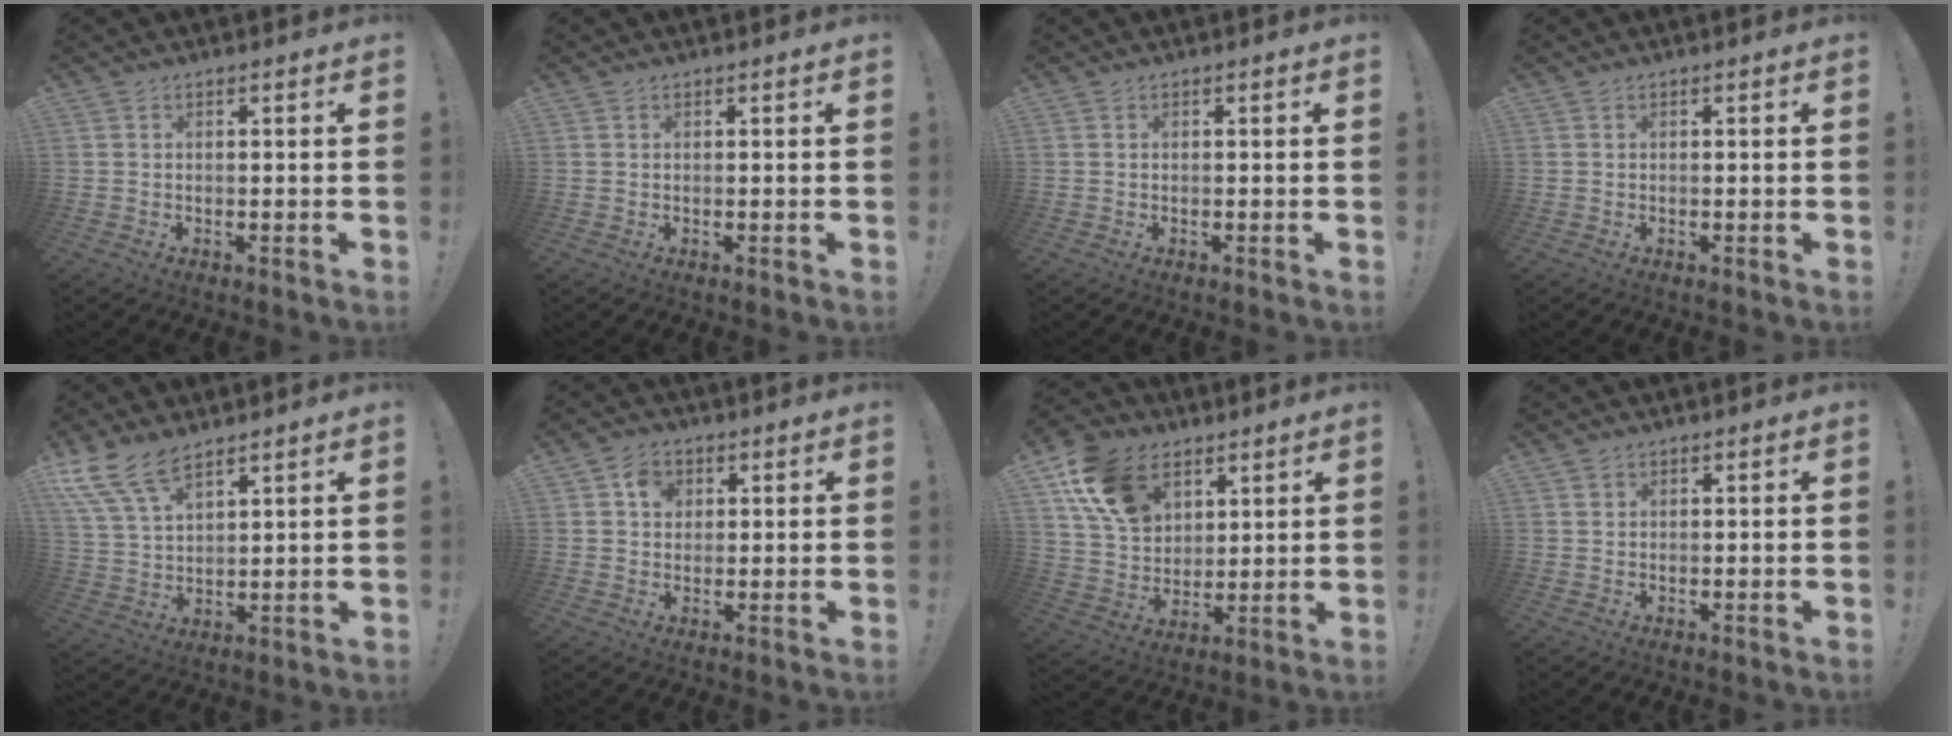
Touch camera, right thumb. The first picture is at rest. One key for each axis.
{"total": 0.0}
{"total": 0.0}
{"total": 0.0}
{"total": 11.3, "fx": 8.4, "fy": 5.1, "fz": 5.7, "tx": -0.119, "ty": -0.036, "tz": 0.163}
{"total": 5.3, "fx": 1.7, "fy": 4.4, "fz": 2.2, "tx": -0.029, "ty": 0.001, "tz": 0.030}
{"total": 16.7, "fx": 8.5, "fy": 11.6, "fz": 8.6, "tx": -0.150, "ty": -0.028, "tz": 0.169}
{"total": 0.7, "fx": 0.4, "fy": 0.6, "fz": 0.0, "tx": 0.001, "ty": 0.000, "tz": 0.007}